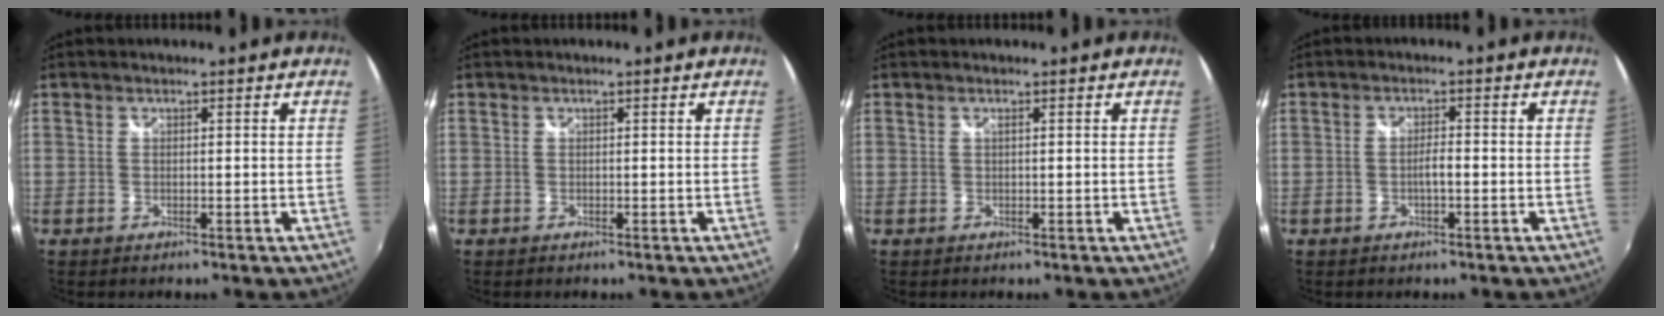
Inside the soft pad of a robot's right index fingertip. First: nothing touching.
{"total": 0.0}
{"total": 0.0}
{"total": 2.2, "force": [-0.8, 0.3, 2.0], "torque": [-0.035, 0.001, -0.015]}